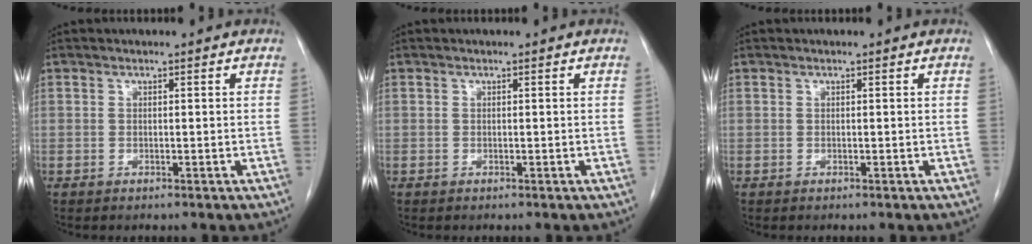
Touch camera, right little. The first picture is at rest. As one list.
[{"total": 0.0}, {"total": 0.0}]